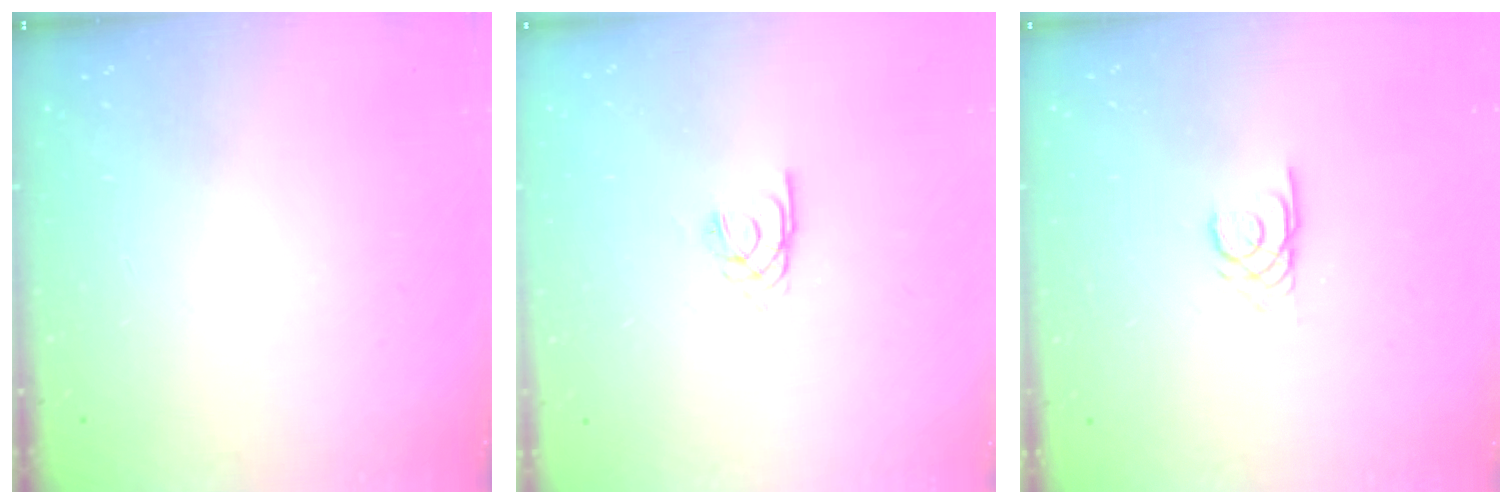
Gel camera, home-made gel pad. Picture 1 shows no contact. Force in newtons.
{"total": 2.2, "press": 2.2, "slide": 0.3}
{"total": 2.4, "press": 2.4, "slide": 0.2}